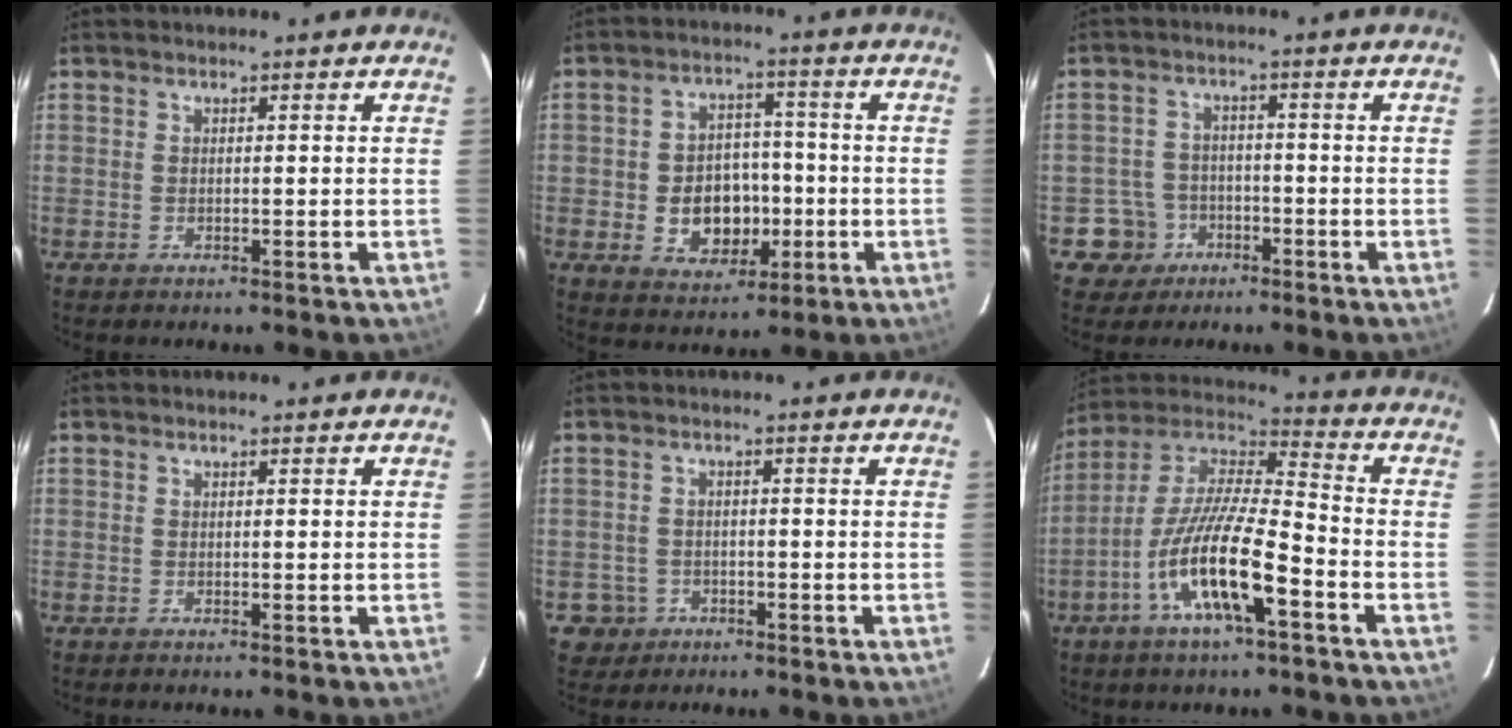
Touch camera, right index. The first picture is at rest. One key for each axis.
{"total": 9.9, "fx": -2.2, "fy": 7.8, "fz": 5.6, "tx": -0.123, "ty": 0.010, "tz": -0.017}
{"total": 5.6, "fx": -2.7, "fy": 4.9, "fz": 0.1, "tx": -0.016, "ty": 0.023, "tz": -0.044}
{"total": 0.0}
{"total": 4.2, "fx": -1.7, "fy": 3.8, "fz": 0.3, "tx": -0.020, "ty": 0.014, "tz": -0.023}
{"total": 15.8, "fx": -7.1, "fy": 3.2, "fz": 13.8, "tx": -0.267, "ty": -0.014, "tz": -0.141}